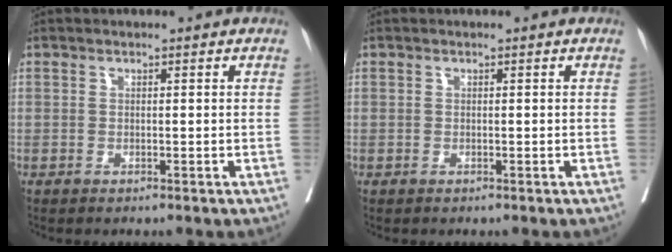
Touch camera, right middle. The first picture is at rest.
{"total": 0.0}